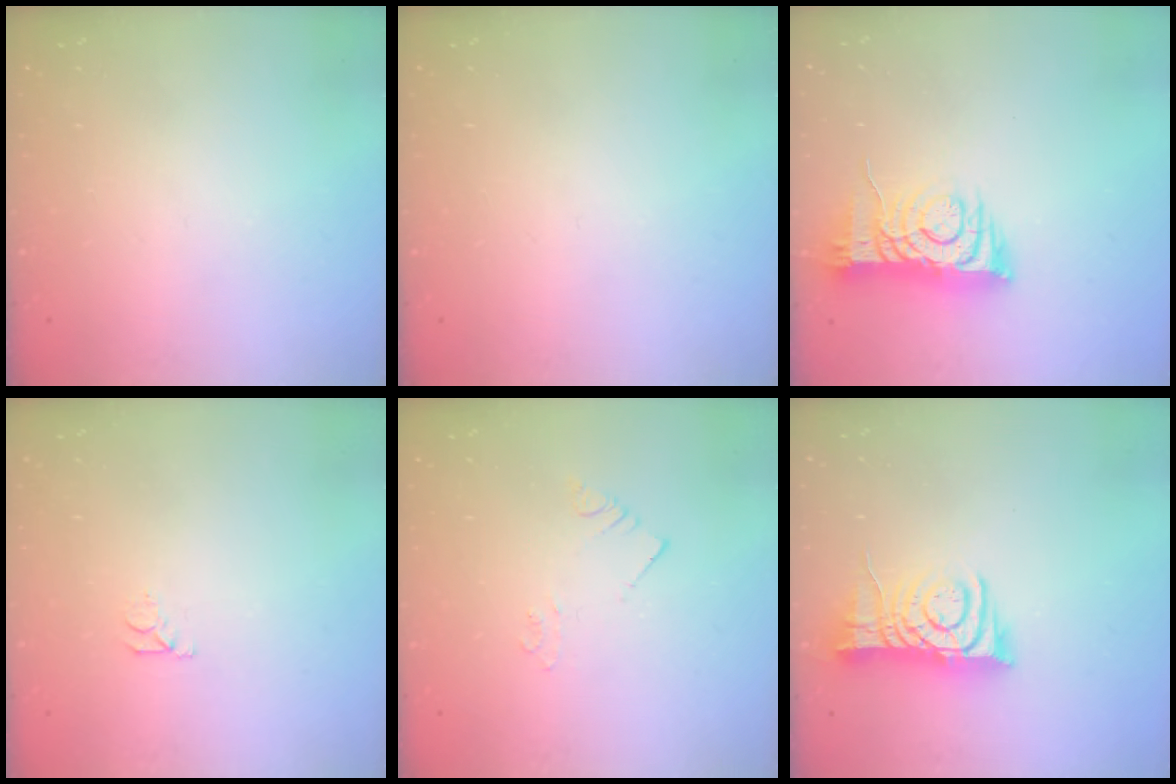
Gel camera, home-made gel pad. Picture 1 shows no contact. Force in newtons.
{"total": 0.0}
{"total": 8.6, "press": 8.5, "slide": 1.2}
{"total": 3.1, "press": 3.1, "slide": 0.3}
{"total": 2.3, "press": 2.3, "slide": 0.1}
{"total": 9.4, "press": 9.4, "slide": 1.2}